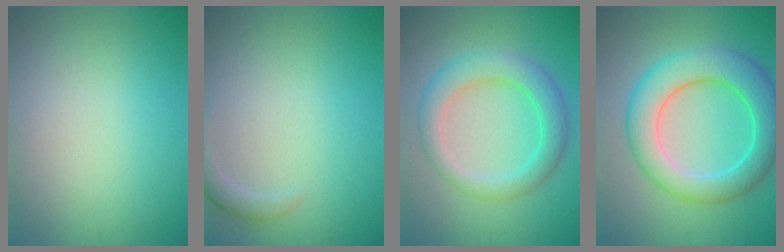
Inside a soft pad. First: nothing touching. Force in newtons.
{"total": 1.4, "press": 1.4, "slide": 0.1}
{"total": 4.8, "press": 4.8, "slide": 0.1}
{"total": 7.5, "press": 7.5, "slide": 0.1}